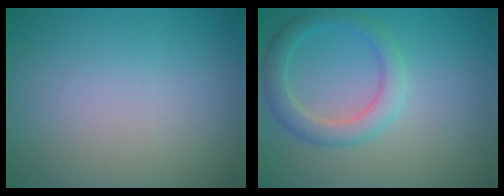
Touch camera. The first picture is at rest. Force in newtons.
{"total": 3.1, "press": 3.1, "slide": 0.1}